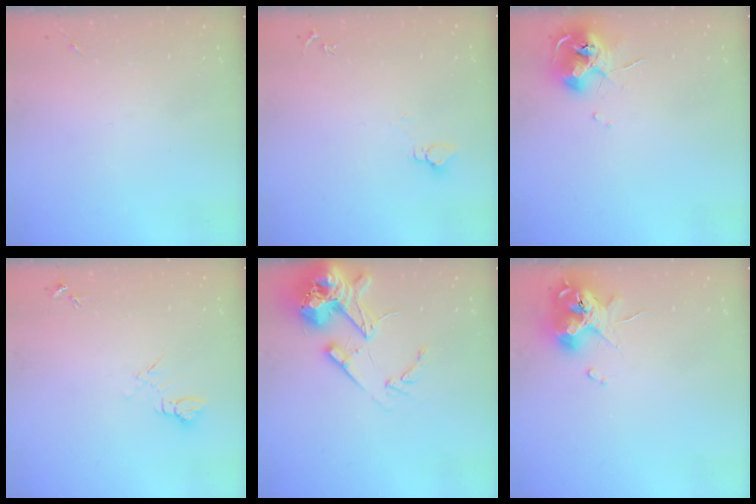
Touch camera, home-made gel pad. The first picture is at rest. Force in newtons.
{"total": 2.7, "press": 2.7, "slide": 0.1}
{"total": 10.1, "press": 9.9, "slide": 1.5}
{"total": 5.8, "press": 5.7, "slide": 0.7}
{"total": 18.0, "press": 17.8, "slide": 2.8}
{"total": 11.3, "press": 11.2, "slide": 1.6}